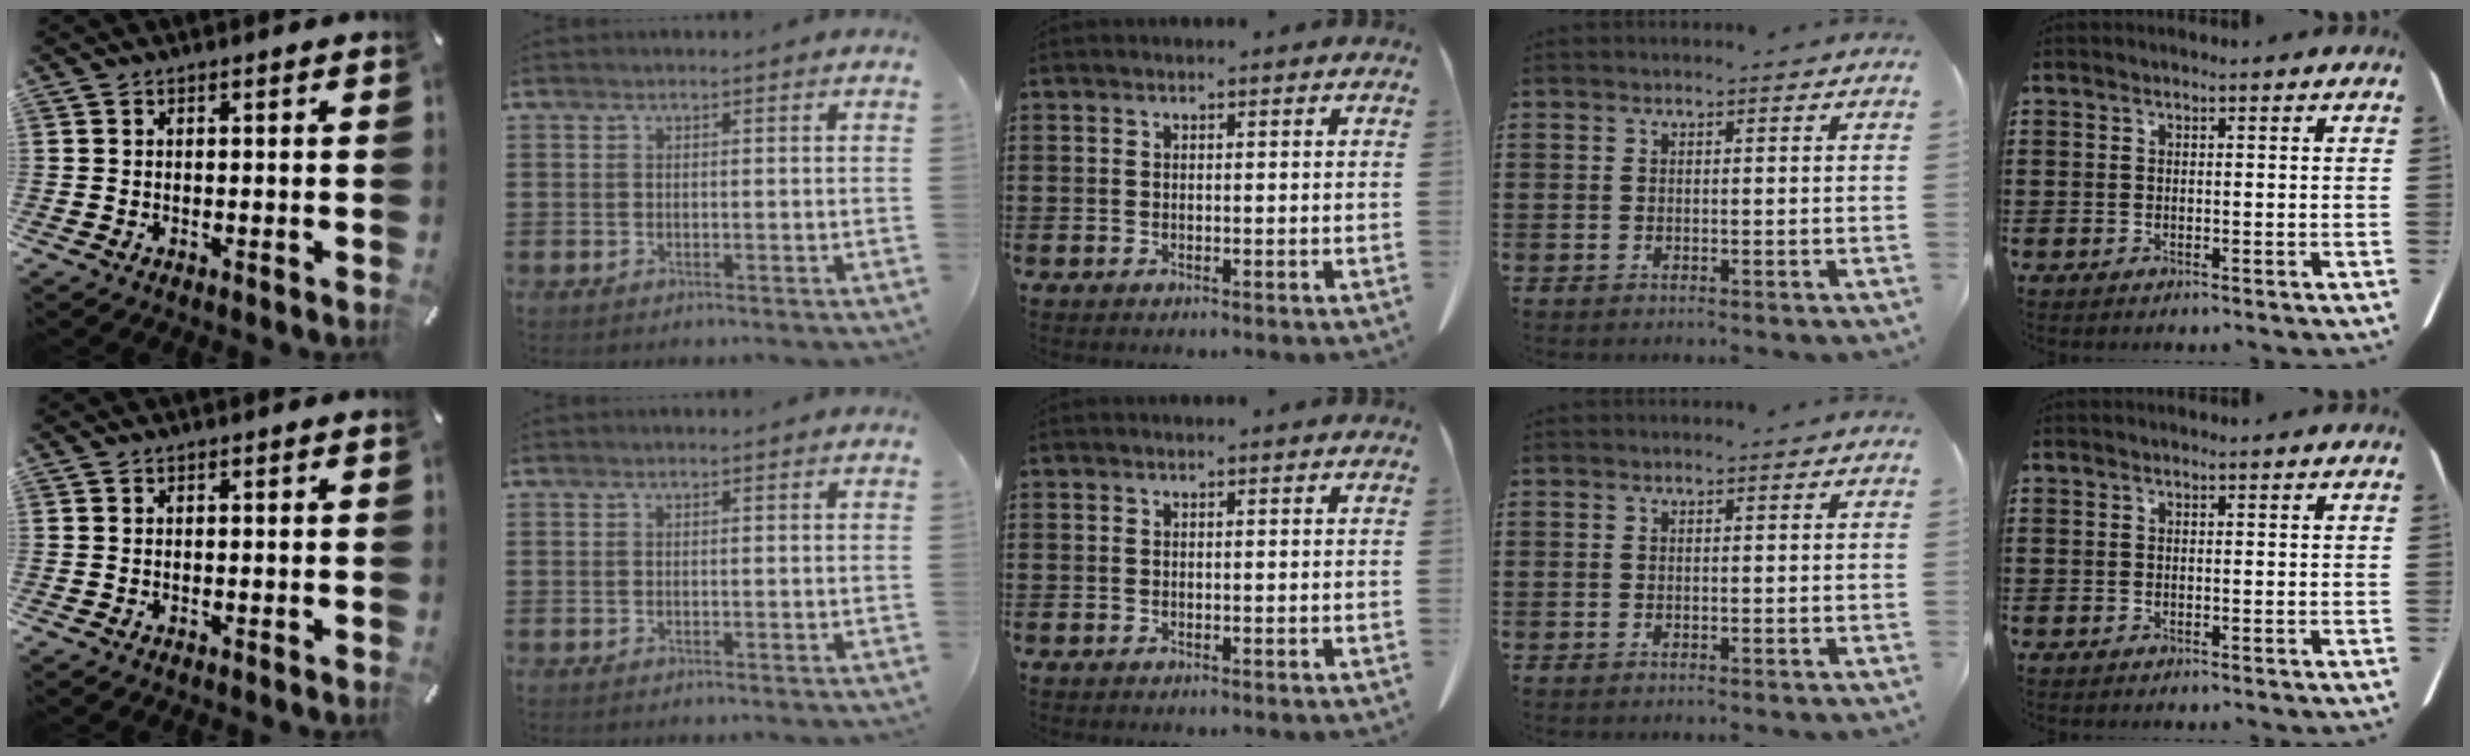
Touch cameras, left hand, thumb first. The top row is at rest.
{}